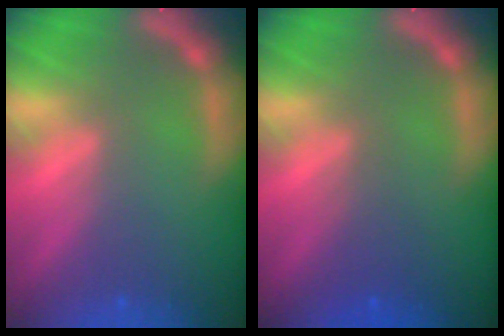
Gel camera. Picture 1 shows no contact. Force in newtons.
{"total": 2.0}